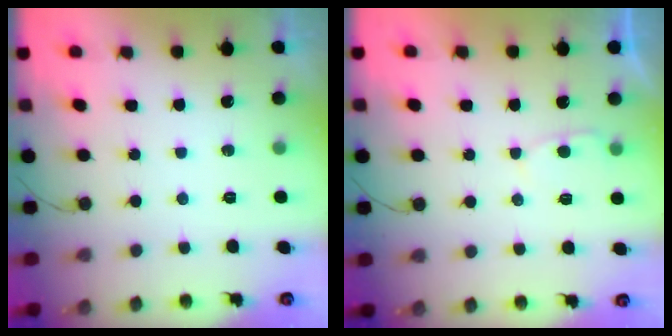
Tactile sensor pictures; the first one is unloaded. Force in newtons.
{"total": 2.7, "press": 2.7, "slide": 0.4}